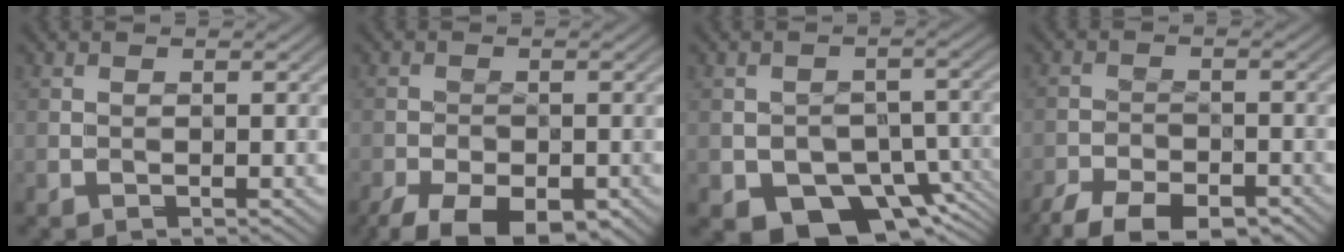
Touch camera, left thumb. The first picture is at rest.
{"total": 9.5, "force": [-6.7, 4.1, 5.4], "torque": [-0.097, -0.030, -0.096]}
{"total": 9.3, "force": [-5.3, 5.9, 4.9], "torque": [-0.072, -0.019, -0.079]}
{"total": 8.6, "force": [-7.1, 3.1, 3.8], "torque": [-0.058, -0.021, -0.116]}